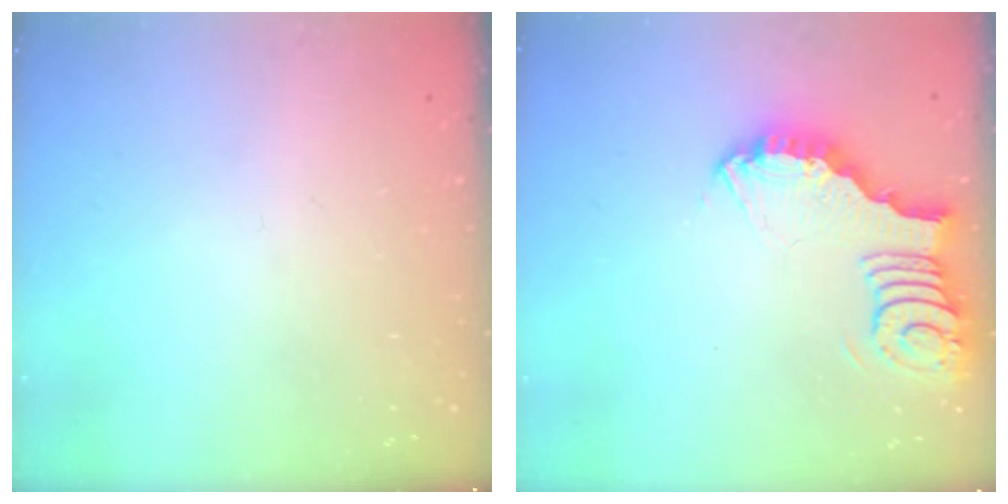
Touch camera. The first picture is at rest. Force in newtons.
{"total": 4.9, "press": 4.8, "slide": 0.3}